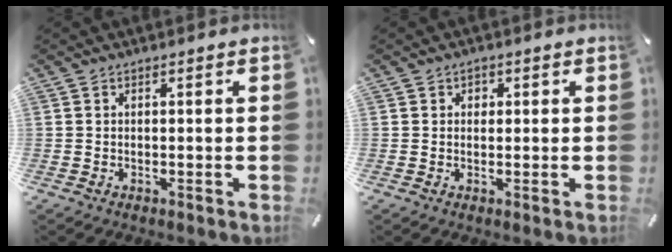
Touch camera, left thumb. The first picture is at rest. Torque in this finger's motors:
{"motor_torque": [0.25, 0.19, 0.16, -0.29, 0.02]}